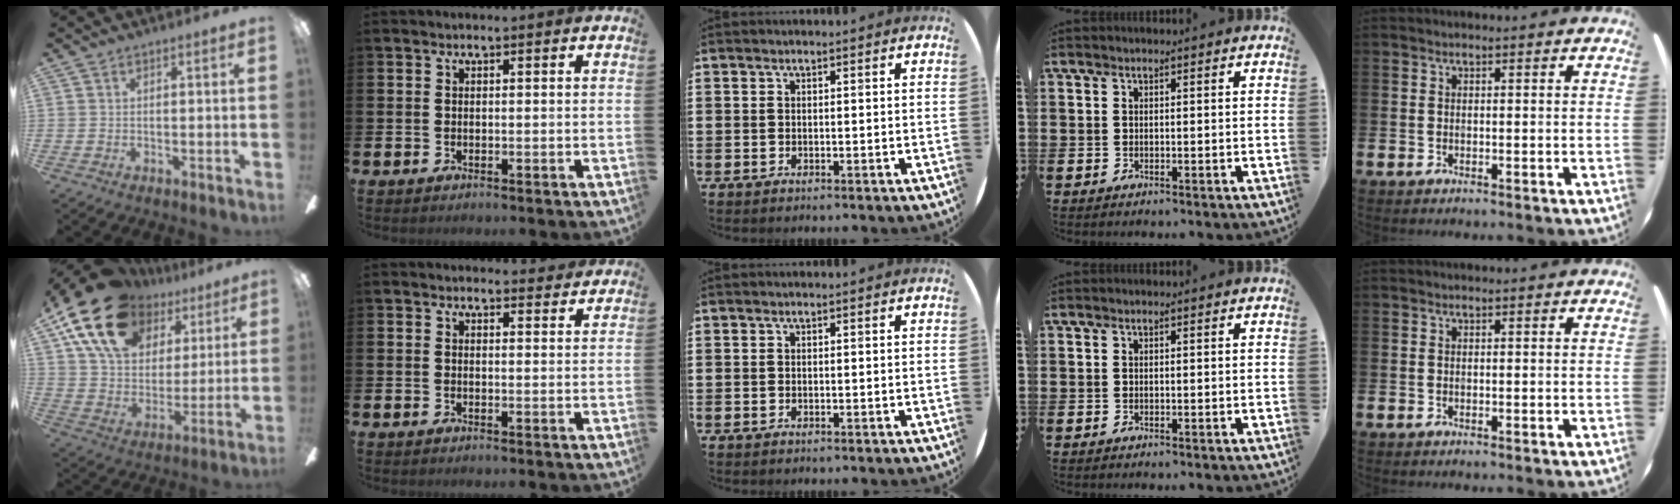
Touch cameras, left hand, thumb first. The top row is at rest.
{"thumb": {"total": 21.0, "force": [12.6, 13.0, 10.6], "torque": [-0.200, -0.049, 0.233]}, "index": {"total": 1.9, "force": [1.9, 0.4, -0.1], "torque": [0.011, -0.010, 0.032]}}